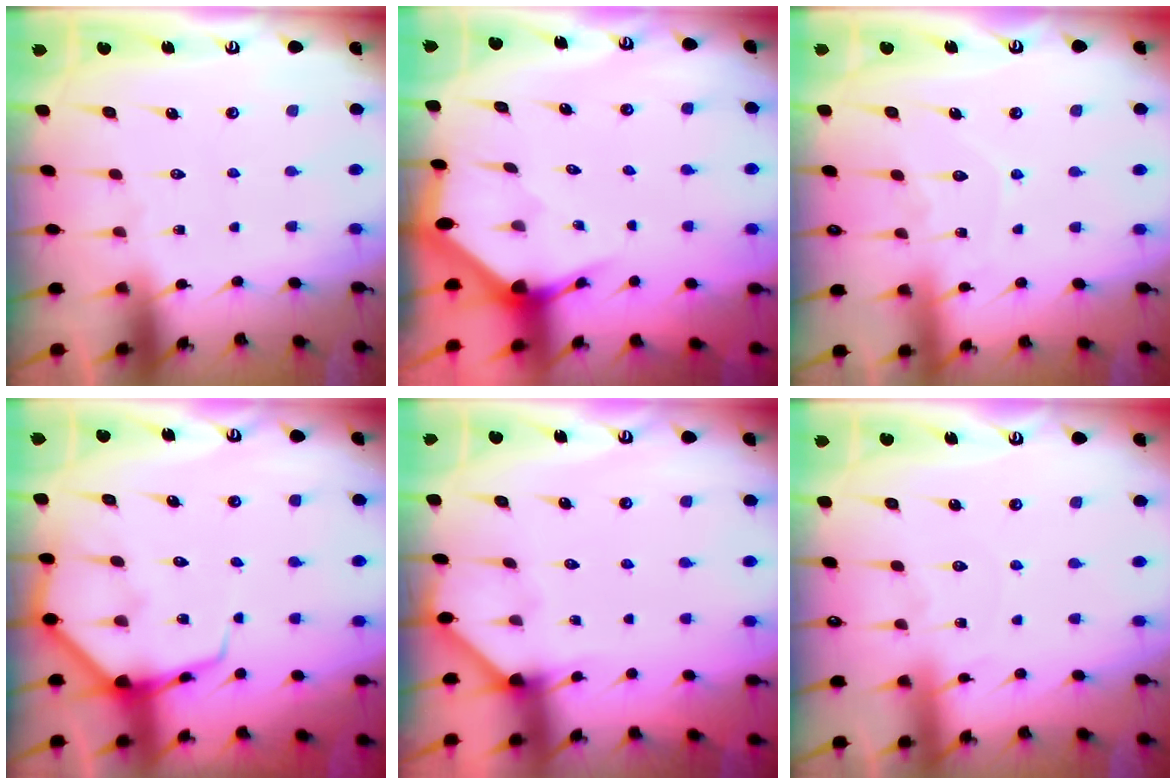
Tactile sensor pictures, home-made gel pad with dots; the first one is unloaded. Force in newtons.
{"total": 2.9, "press": 2.9, "slide": 0.2}
{"total": 6.7, "press": 6.7, "slide": 0.7}
{"total": 7.5, "press": 7.5, "slide": 0.9}
{"total": 2.6, "press": 2.6, "slide": 0.2}
{"total": 2.8, "press": 2.8, "slide": 0.4}